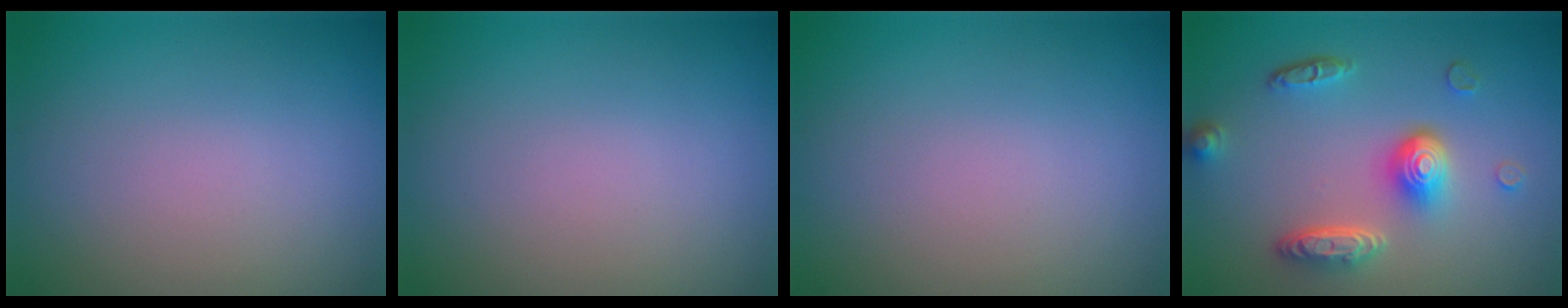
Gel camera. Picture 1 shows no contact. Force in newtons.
{"total": 0.0}
{"total": 0.0}
{"total": 4.8, "press": 3.7, "slide": 3.0}